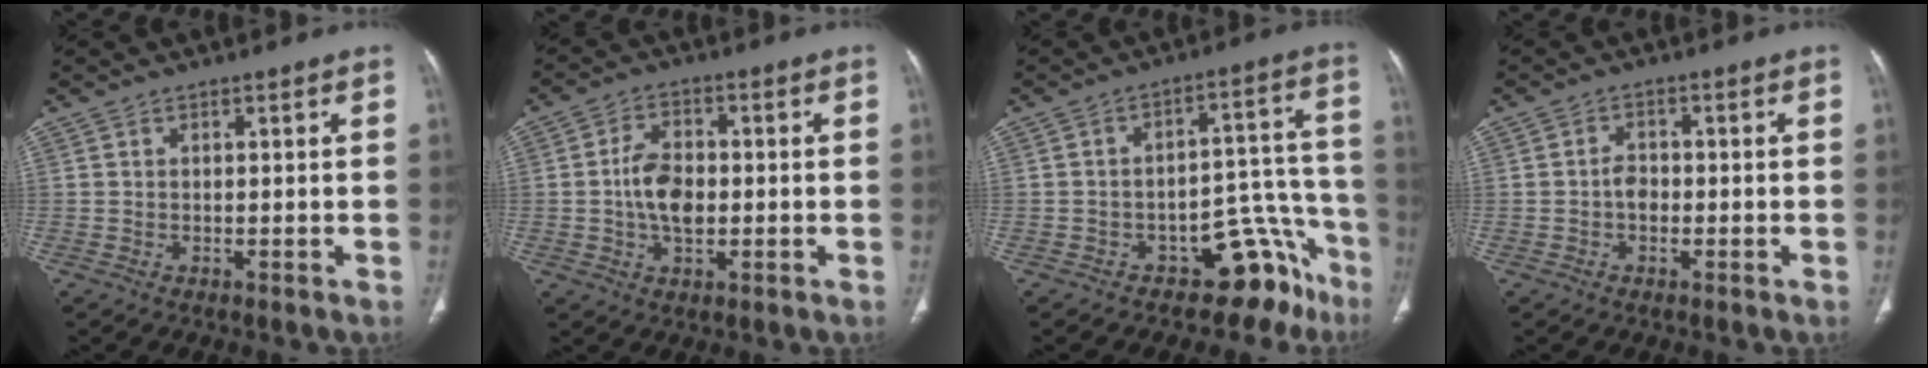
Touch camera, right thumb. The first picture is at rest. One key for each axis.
{"total": 7.5, "fx": -0.6, "fy": 4.7, "fz": 5.8, "tx": -0.097, "ty": 0.009, "tz": -0.013}
{"total": 12.1, "fx": -8.2, "fy": 6.6, "fz": 5.8, "tx": -0.008, "ty": 0.115, "tz": -0.115}
{"total": 2.5, "fx": -0.7, "fy": 1.9, "fz": 1.6, "tx": -0.015, "ty": 0.010, "tz": -0.017}